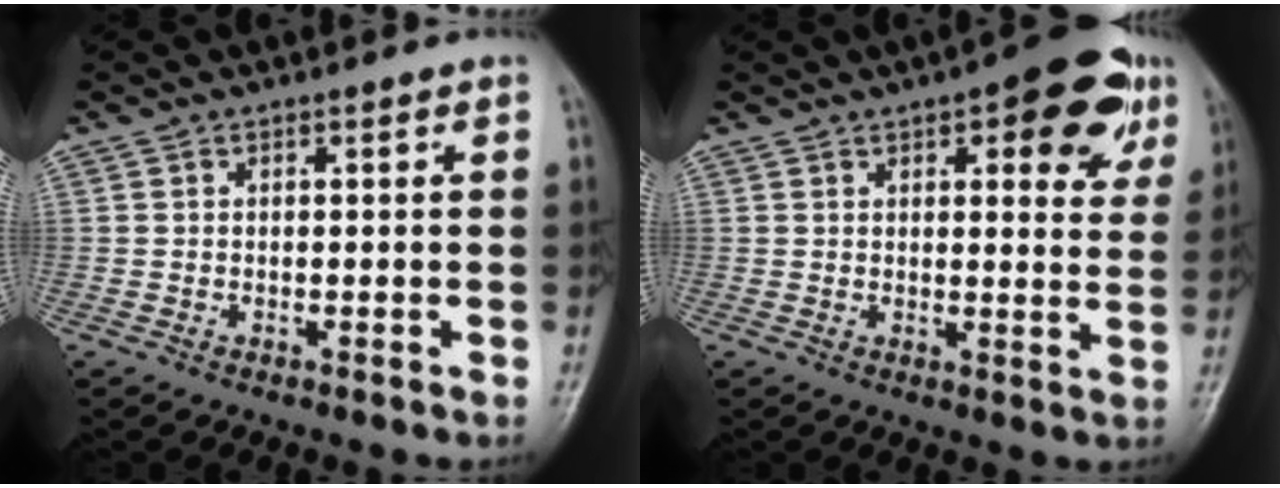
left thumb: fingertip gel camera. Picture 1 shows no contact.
{"total": 12.9, "force": [6.3, 5.2, 10.0], "torque": [-0.081, -0.014, 0.071]}